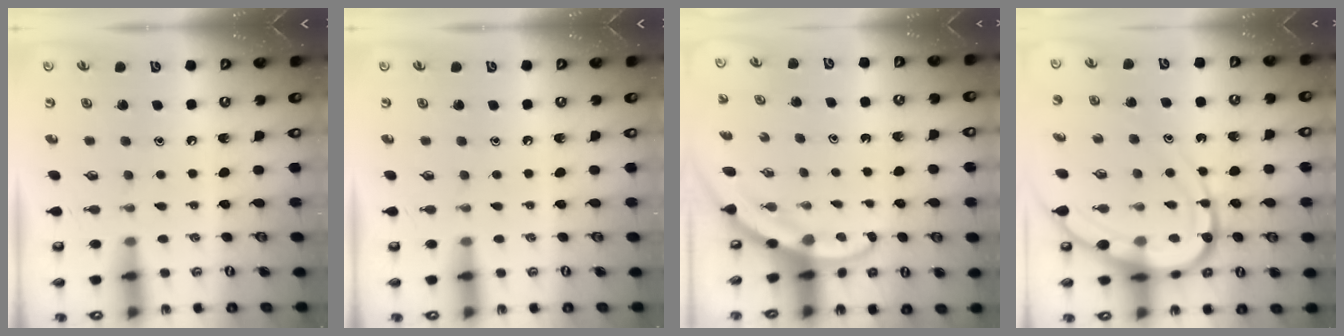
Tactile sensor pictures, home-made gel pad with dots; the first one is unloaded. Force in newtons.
{"total": 0.0}
{"total": 3.5, "press": 3.5, "slide": 0.1}
{"total": 14.5, "press": 14.4, "slide": 1.6}